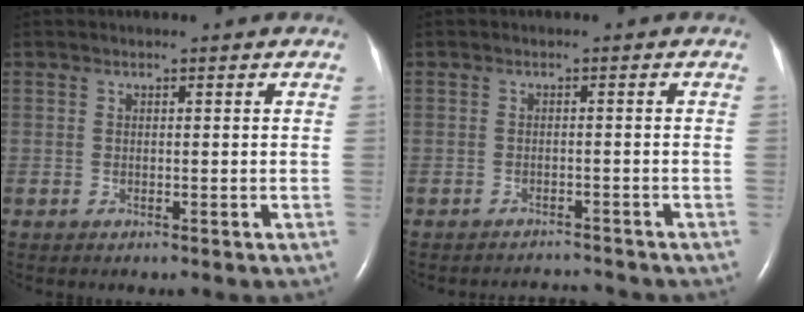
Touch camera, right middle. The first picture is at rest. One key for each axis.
{"total": 3.3, "fx": -3.2, "fy": -0.3, "fz": -0.6, "tx": 0.006, "ty": -0.007, "tz": -0.047}